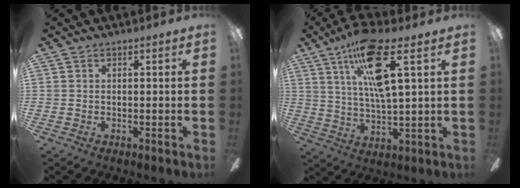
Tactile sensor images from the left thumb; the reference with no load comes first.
{"total": 16.5, "force": [8.0, 4.2, 13.8], "torque": [-0.247, -0.019, 0.126]}